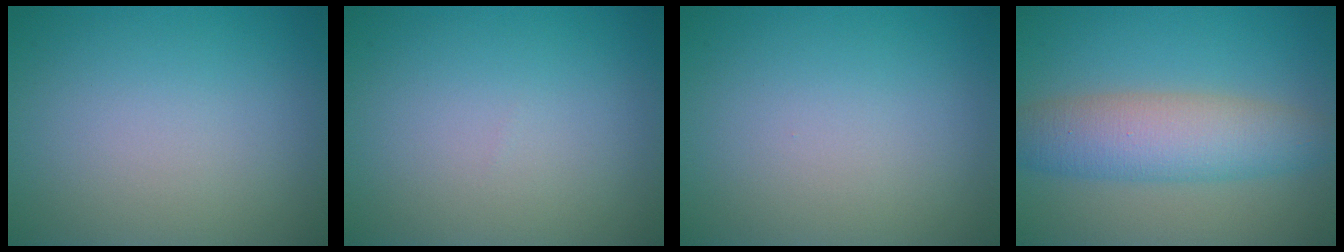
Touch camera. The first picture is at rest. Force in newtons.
{"total": 0.0}
{"total": 0.0}
{"total": 6.0, "press": 6.0, "slide": 0.4}